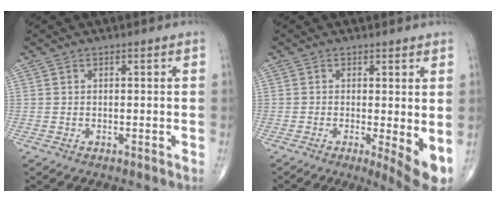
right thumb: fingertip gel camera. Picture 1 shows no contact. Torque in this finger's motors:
{"motor_torque": [-0.48, 0.40, 0.11, -0.14, 0.05]}